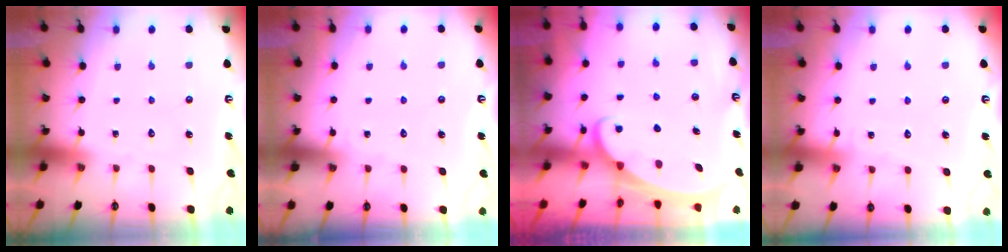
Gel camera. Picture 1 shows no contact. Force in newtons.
{"total": 1.8, "press": 1.7, "slide": 0.3}
{"total": 2.1, "press": 2.1, "slide": 0.3}
{"total": 3.5, "press": 3.5, "slide": 0.4}